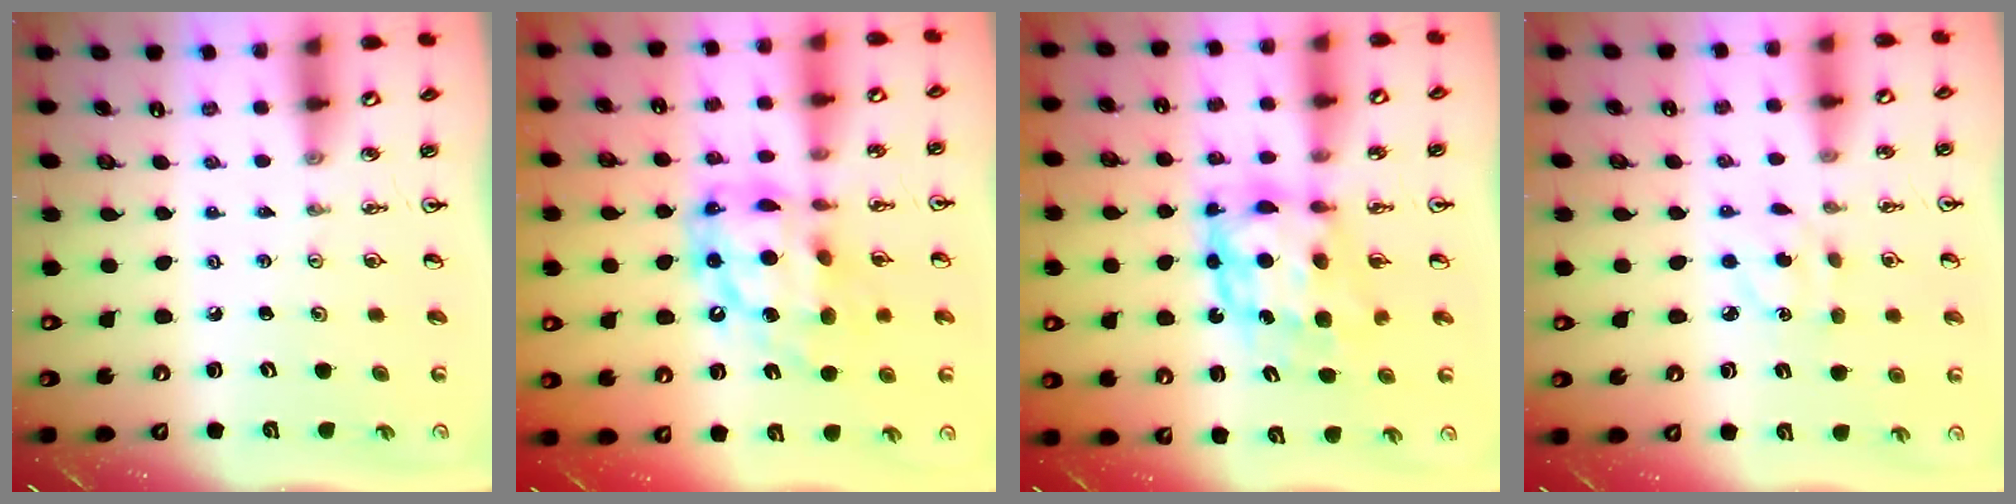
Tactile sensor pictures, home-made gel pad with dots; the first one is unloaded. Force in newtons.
{"total": 17.0, "press": 16.9, "slide": 1.5}
{"total": 8.4, "press": 8.2, "slide": 1.3}
{"total": 3.9, "press": 3.9, "slide": 0.5}